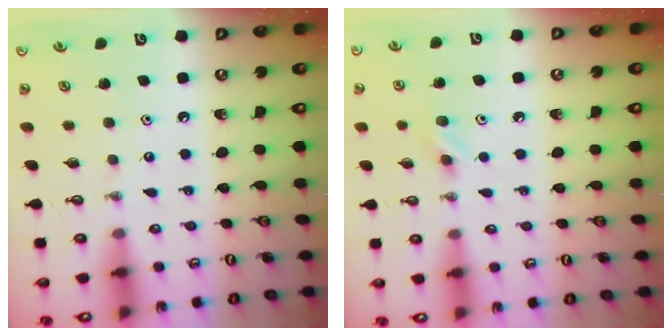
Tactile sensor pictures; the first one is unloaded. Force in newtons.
{"total": 4.4, "press": 4.2, "slide": 1.3}